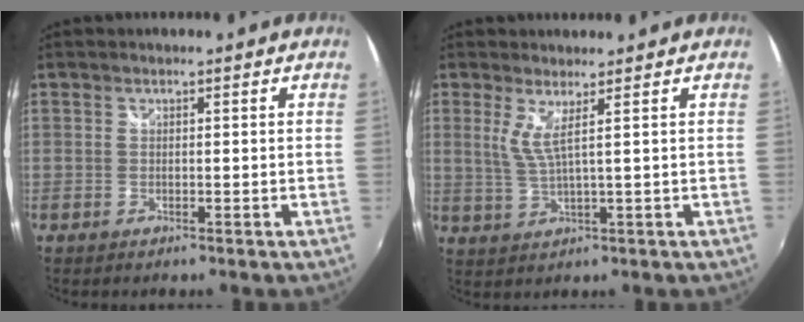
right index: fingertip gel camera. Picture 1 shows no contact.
{"total": 3.4, "force": [1.4, -0.3, 3.1], "torque": [-0.065, -0.012, 0.028]}